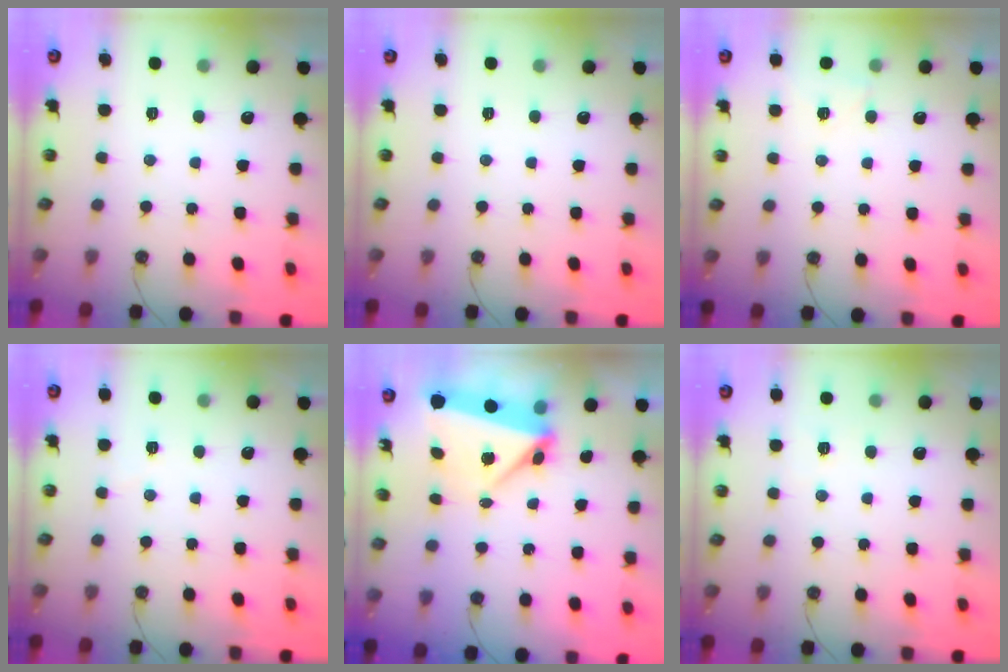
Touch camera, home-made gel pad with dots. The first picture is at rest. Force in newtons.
{"total": 0.0}
{"total": 4.4, "press": 3.7, "slide": 2.5}
{"total": 3.0, "press": 3.0, "slide": 0.3}
{"total": 8.1, "press": 6.7, "slide": 4.5}
{"total": 2.6, "press": 2.6, "slide": 0.4}